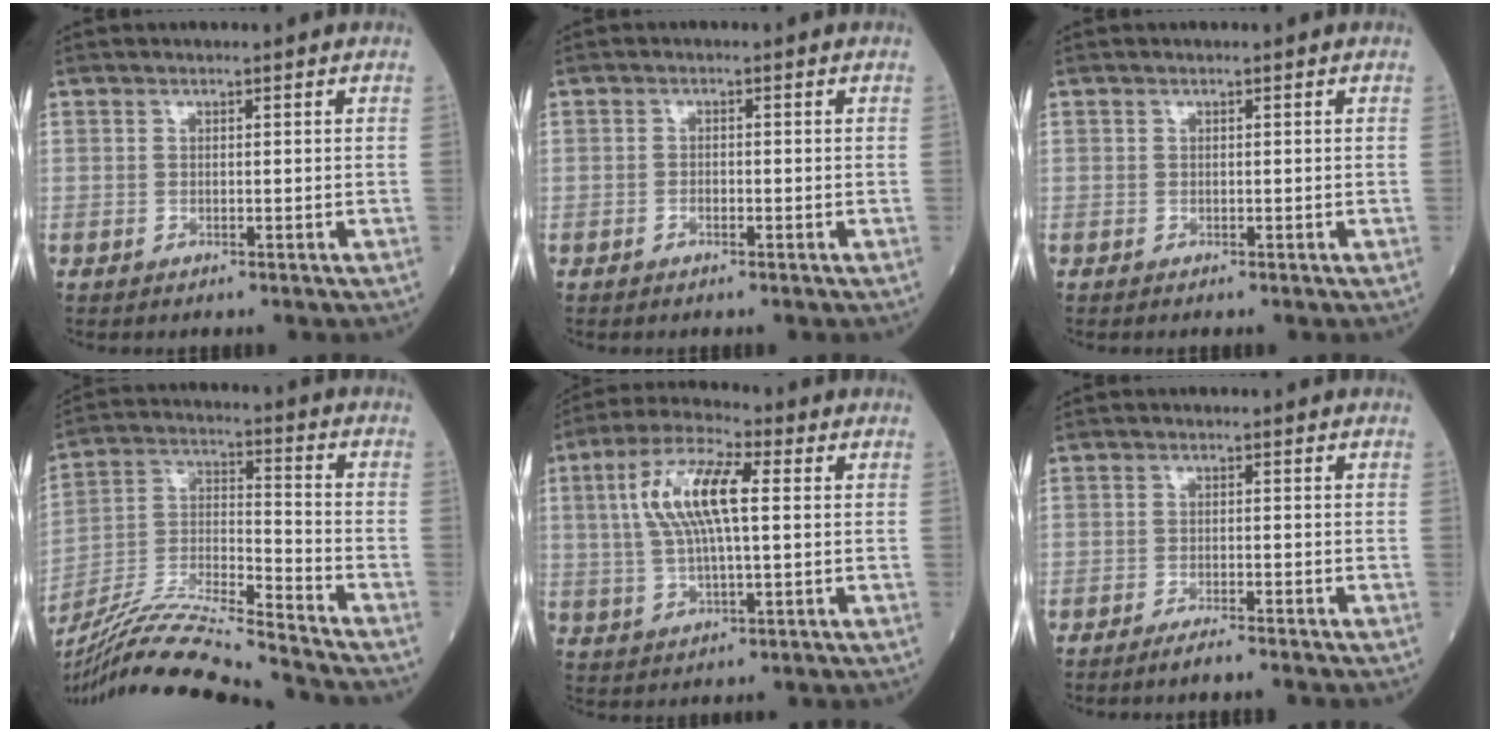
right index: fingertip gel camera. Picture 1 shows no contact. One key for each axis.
{"total": 0.8, "fx": -0.4, "fy": 0.4, "fz": 0.5, "tx": -0.012, "ty": 0.003, "tz": -0.007}
{"total": 0.0}
{"total": 19.3, "fx": -17.6, "fy": -0.7, "fz": 8.1, "tx": -0.168, "ty": -0.018, "tz": -0.316}
{"total": 11.0, "fx": 2.0, "fy": 2.8, "fz": 10.5, "tx": -0.218, "ty": 0.021, "tz": 0.038}
{"total": 2.5, "fx": -2.2, "fy": -0.3, "fz": 1.2, "tx": -0.026, "ty": -0.003, "tz": -0.037}